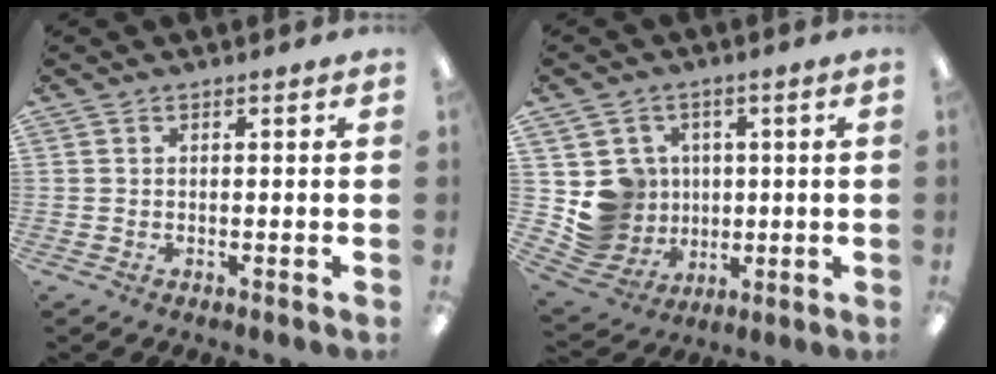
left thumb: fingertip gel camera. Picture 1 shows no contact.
{"total": 9.6, "force": [1.4, 9.4, 1.1], "torque": [-0.048, -0.012, 0.041]}